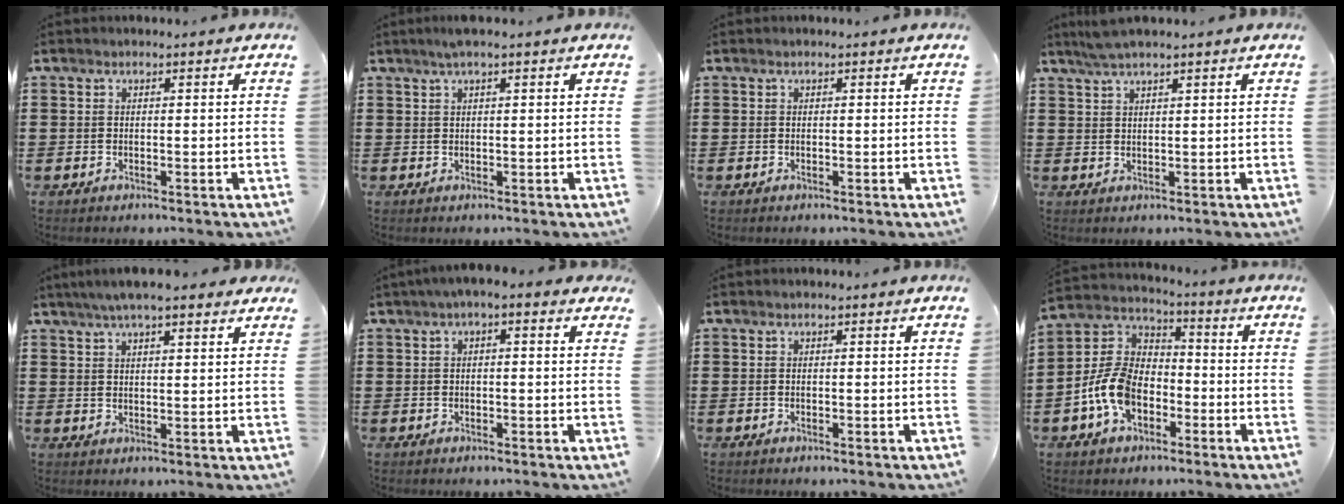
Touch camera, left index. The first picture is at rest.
{"total": 1.5, "force": [0.9, 0.0, 1.2], "torque": [-0.025, 0.000, 0.016]}
{"total": 0.0}
{"total": 2.5, "force": [2.0, 0.0, 1.6], "torque": [-0.034, 0.002, 0.037]}
{"total": 5.4, "force": [4.2, 0.8, 3.2], "torque": [-0.071, 0.001, 0.076]}
{"total": 1.8, "force": [-0.2, 0.8, 1.6], "torque": [-0.030, 0.005, -0.007]}
{"total": 0.0}
{"total": 9.5, "force": [-3.9, 6.0, 6.3], "torque": [-0.177, 0.002, -0.085]}